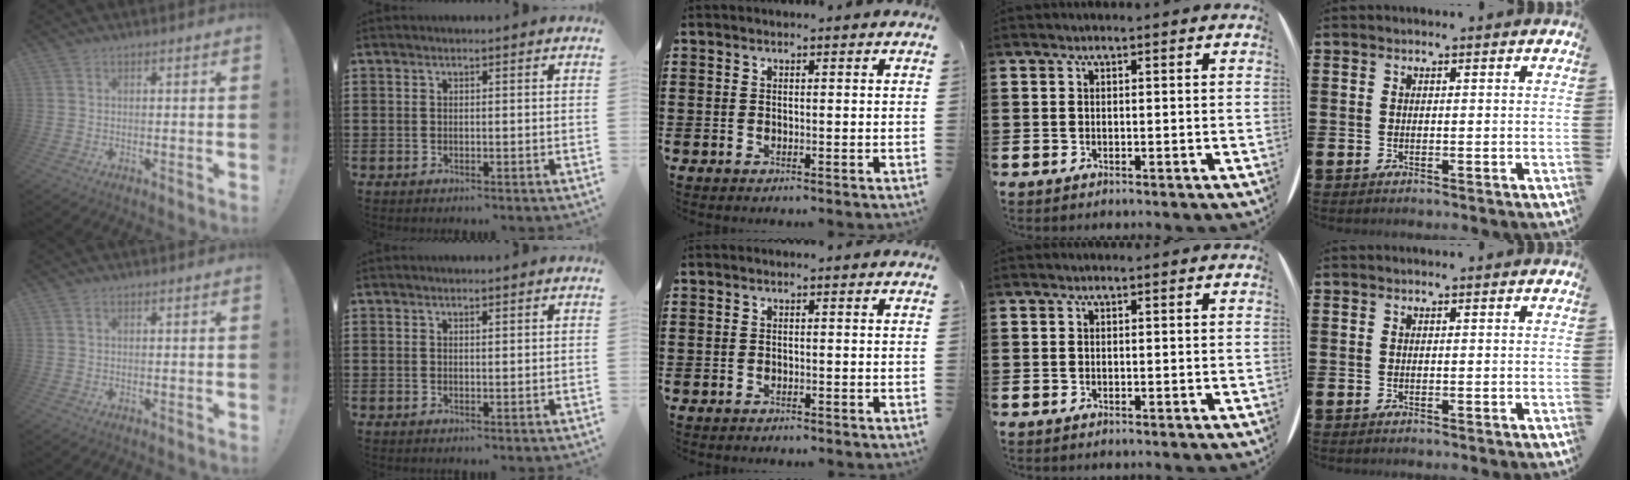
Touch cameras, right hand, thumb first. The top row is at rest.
{"thumb": {"total": 0.7, "force": [0.3, 0.4, 0.4], "torque": [-0.011, 0.004, 0.006]}, "index": {"total": 0.5, "force": [0.4, 0.2, 0.3], "torque": [-0.007, 0.001, 0.007]}, "middle": {"total": 0.5, "force": [-0.5, 0.0, 0.0], "torque": [-0.002, -0.002, -0.011]}}